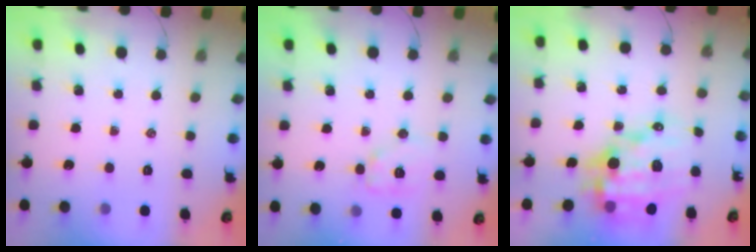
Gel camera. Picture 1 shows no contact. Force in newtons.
{"total": 8.9, "press": 8.9, "slide": 0.7}
{"total": 15.6, "press": 15.1, "slide": 3.7}